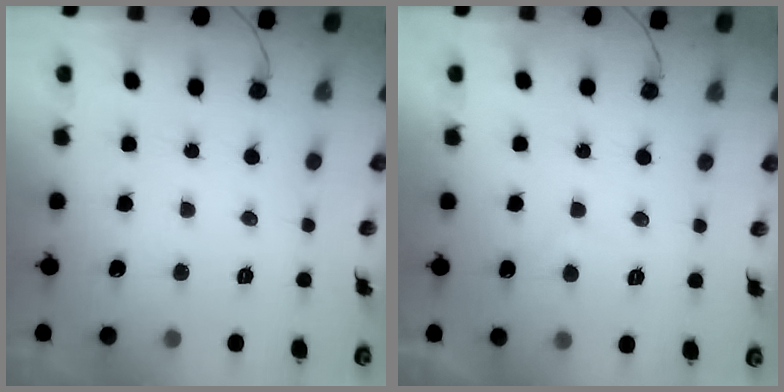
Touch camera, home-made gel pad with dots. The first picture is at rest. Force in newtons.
{"total": 1.7, "press": 1.6, "slide": 0.7}